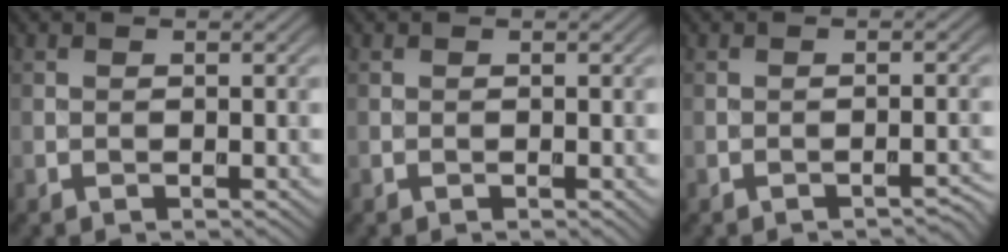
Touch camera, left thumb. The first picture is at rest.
{"total": 0.0}
{"total": 1.2, "force": [-1.2, 0.0, 0.4], "torque": [0.001, 0.009, -0.018]}